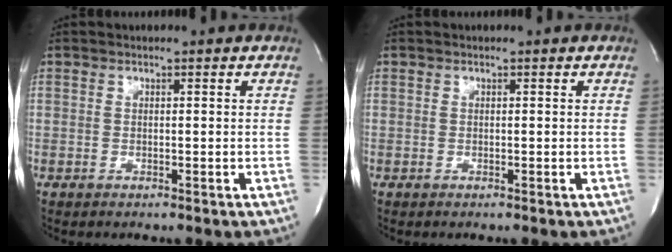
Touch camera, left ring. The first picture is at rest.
{"total": 0.0}